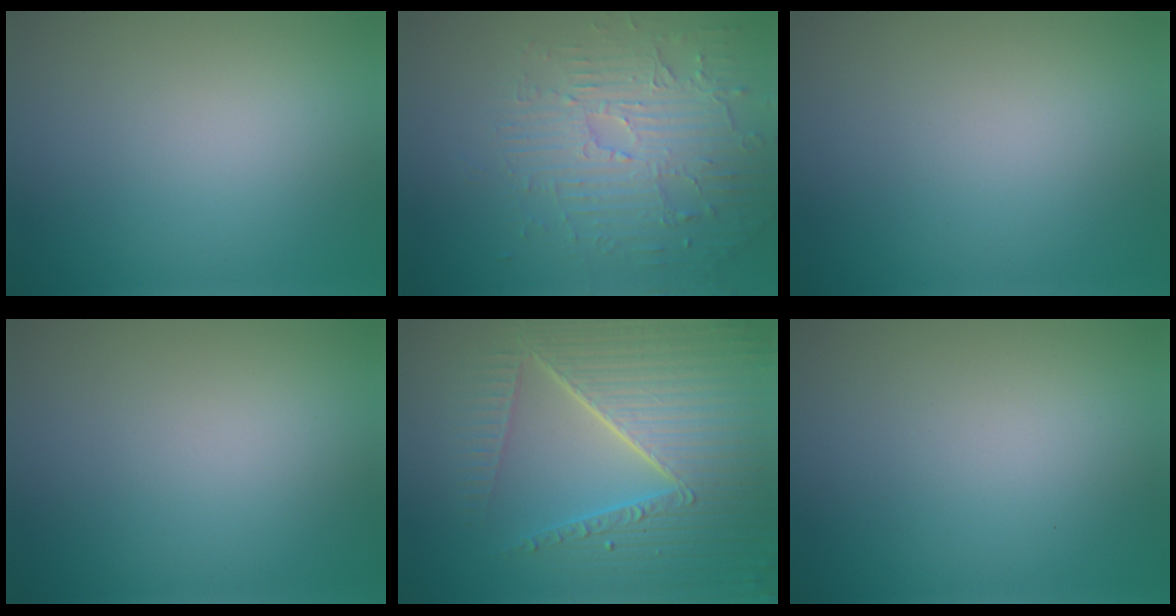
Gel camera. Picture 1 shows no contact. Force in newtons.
{"total": 4.3, "press": 3.7, "slide": 2.1}
{"total": 0.0}
{"total": 0.0}
{"total": 8.5, "press": 6.0, "slide": 6.1}
{"total": 0.0}